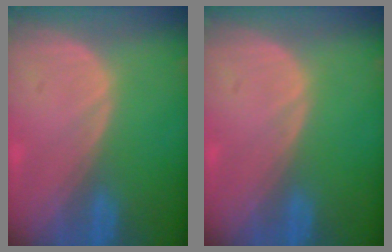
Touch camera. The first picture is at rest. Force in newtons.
{"total": 0.0}